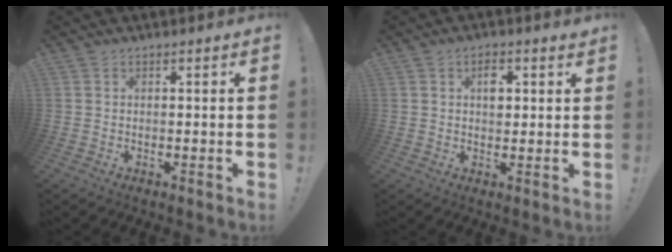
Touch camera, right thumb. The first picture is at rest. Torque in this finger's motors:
{"motor_torque": [-0.26, 0.27, 0.02, 0.02, 0.13]}